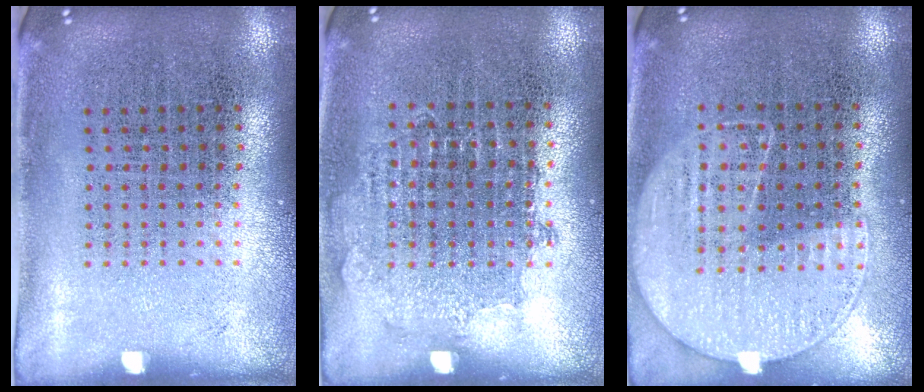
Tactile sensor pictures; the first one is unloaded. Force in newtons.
{"total": 0.8, "press": 0.8, "slide": 0.3}
{"total": 1.2, "press": 1.0, "slide": 0.6}